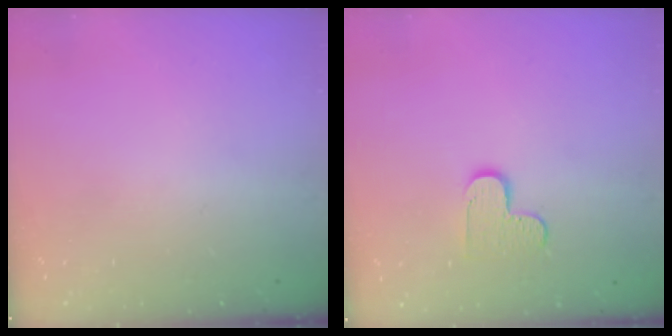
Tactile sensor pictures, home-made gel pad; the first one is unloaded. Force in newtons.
{"total": 6.3, "press": 6.3, "slide": 0.4}